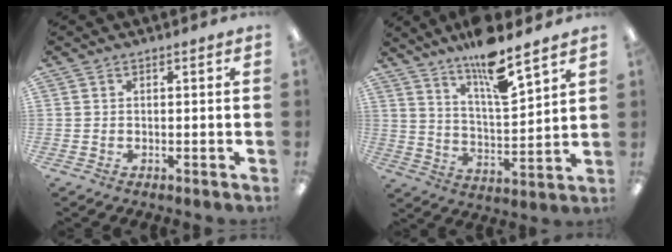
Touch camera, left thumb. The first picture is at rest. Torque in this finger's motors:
{"motor_torque": [1.85, 0.54, 1.83, -0.86, 0.17]}